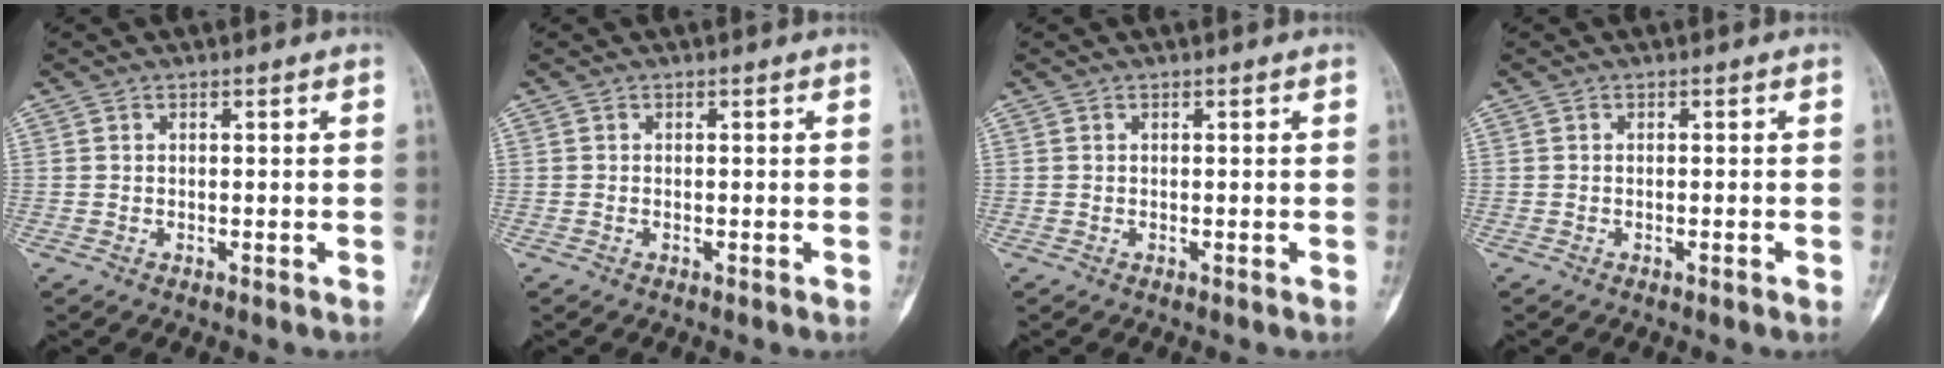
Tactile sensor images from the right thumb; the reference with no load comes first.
{"total": 0.0}
{"total": 0.0}
{"total": 0.5, "force": [-0.2, 0.0, 0.4], "torque": [-0.011, 0.002, 0.001]}